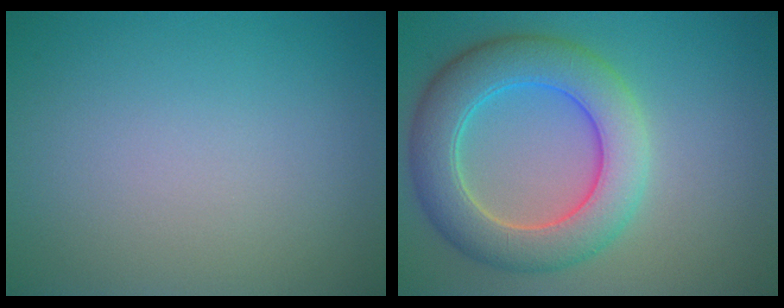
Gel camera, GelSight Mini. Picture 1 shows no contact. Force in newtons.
{"total": 7.7, "press": 7.7, "slide": 0.2}